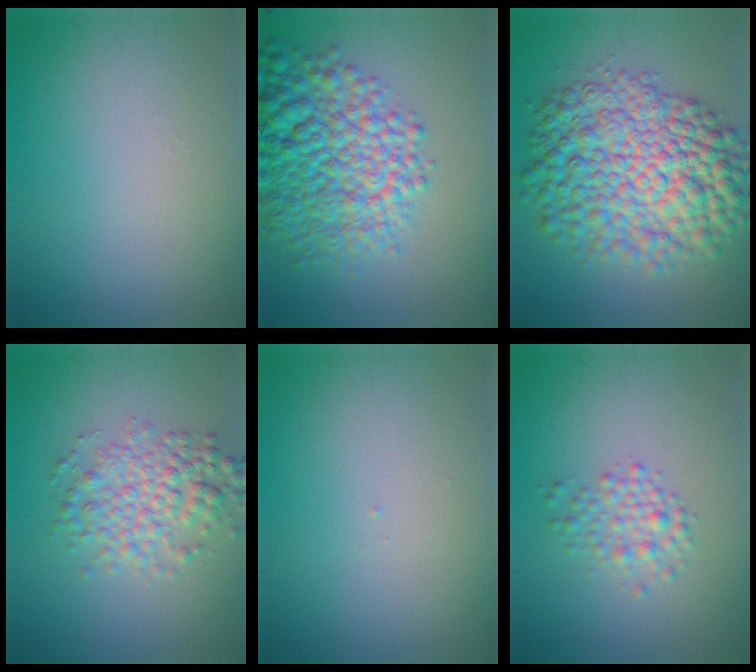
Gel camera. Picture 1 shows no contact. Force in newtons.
{"total": 9.7, "press": 9.7, "slide": 0.4}
{"total": 12.0, "press": 12.0, "slide": 0.1}
{"total": 4.4, "press": 4.4, "slide": 0.0}
{"total": 0.0}
{"total": 2.4, "press": 2.4, "slide": 0.0}